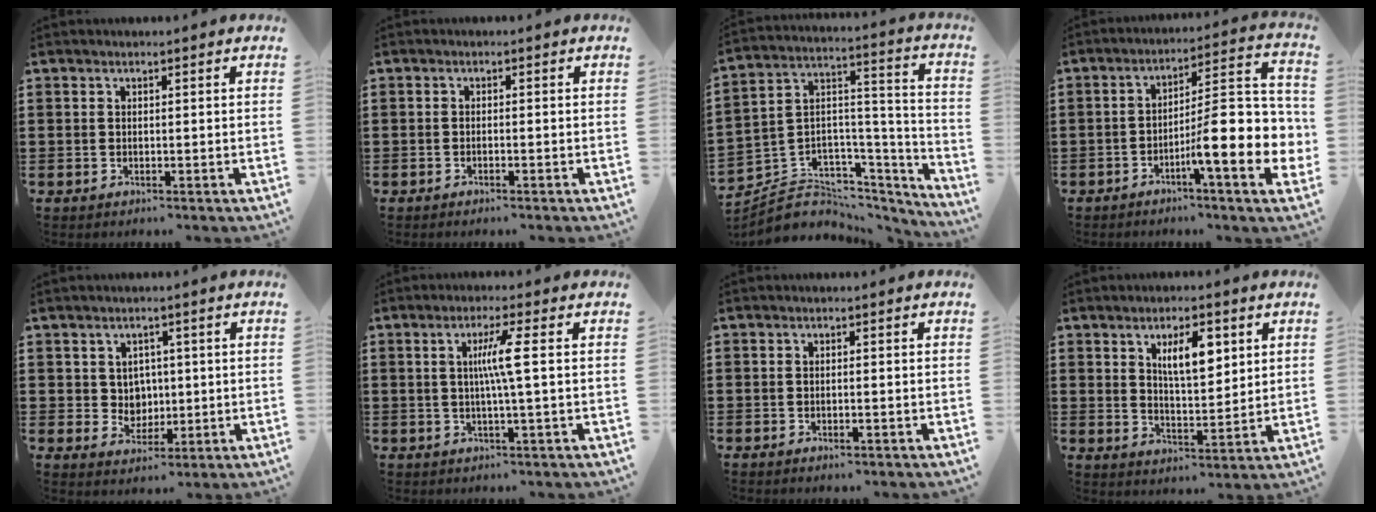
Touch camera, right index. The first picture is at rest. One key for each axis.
{"total": 0.8, "fx": -0.7, "fy": 0.0, "fz": 0.5, "tx": -0.009, "ty": -0.003, "tz": -0.012}
{"total": 5.2, "fx": -3.0, "fy": 4.2, "fz": 0.2, "tx": -0.029, "ty": -0.015, "tz": -0.058}
{"total": 12.3, "fx": -3.7, "fy": 2.2, "fz": 11.5, "tx": -0.175, "ty": -0.030, "tz": -0.072}
{"total": 3.7, "fx": 0.9, "fy": 3.5, "fz": 0.9, "tx": -0.027, "ty": 0.006, "tz": 0.013}
{"total": 4.8, "fx": 0.4, "fy": -0.5, "fz": 4.8, "tx": -0.091, "ty": -0.005, "tz": 0.000}
{"total": 0.9, "fx": -0.6, "fy": 0.2, "fz": 0.6, "tx": -0.014, "ty": -0.005, "tz": -0.009}
{"total": 6.7, "fx": 2.7, "fy": 2.7, "fz": 5.4, "tx": -0.091, "ty": -0.001, "tz": 0.041}